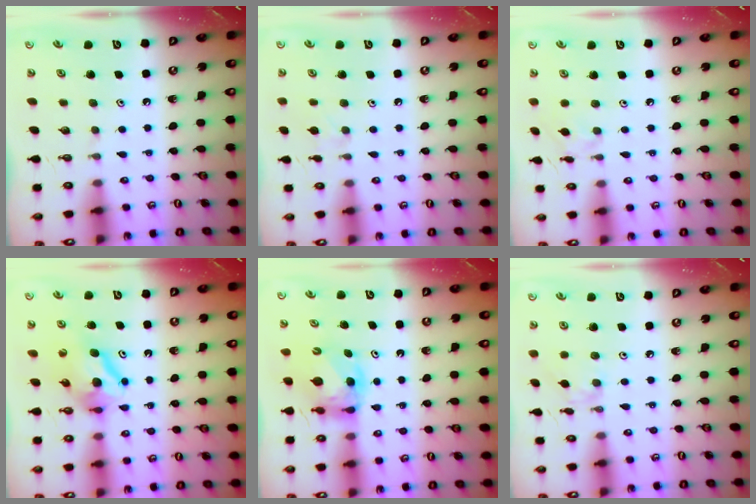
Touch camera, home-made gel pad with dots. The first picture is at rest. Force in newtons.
{"total": 5.2, "press": 5.1, "slide": 0.8}
{"total": 1.8, "press": 1.8, "slide": 0.4}
{"total": 8.9, "press": 8.9, "slide": 0.8}
{"total": 6.2, "press": 6.2, "slide": 0.4}
{"total": 2.1, "press": 2.1, "slide": 0.4}